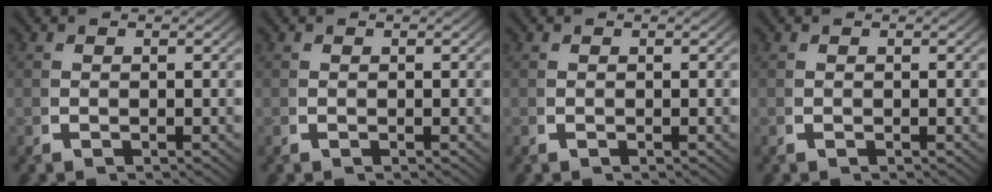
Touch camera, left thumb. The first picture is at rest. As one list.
[{"total": 0.0}, {"total": 0.0}, {"total": 0.0}]